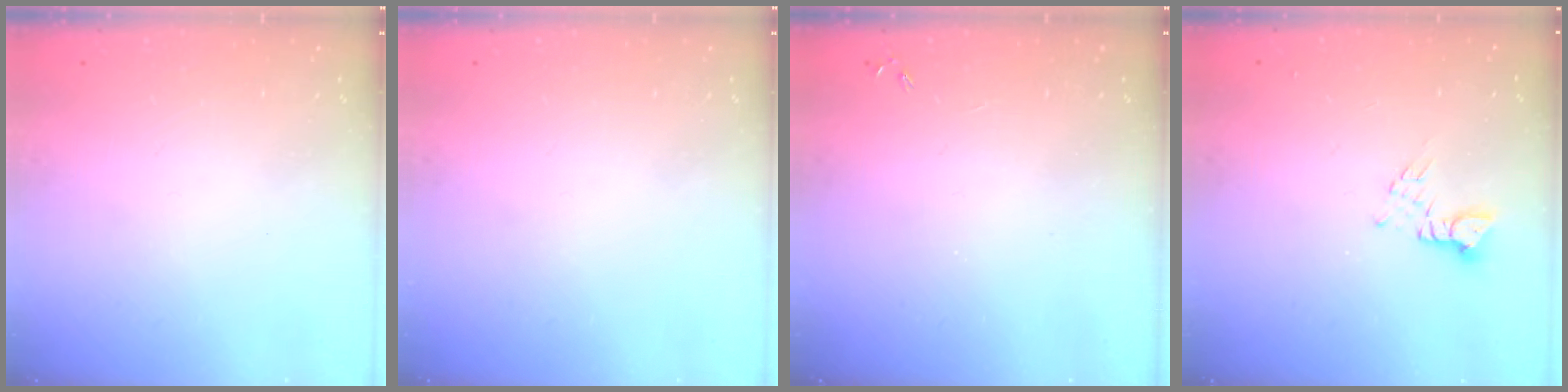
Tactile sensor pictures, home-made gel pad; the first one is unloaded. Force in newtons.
{"total": 0.0}
{"total": 0.0}
{"total": 2.5, "press": 2.5, "slide": 0.3}